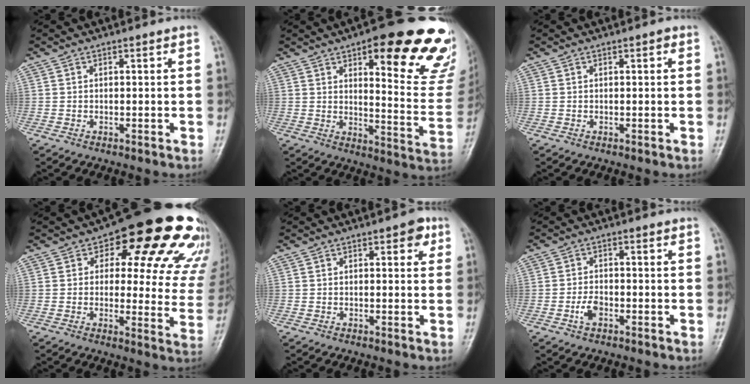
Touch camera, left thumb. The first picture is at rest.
{"total": 23.9, "force": [14.2, 7.0, 17.9], "torque": [-0.176, -0.073, 0.178]}
{"total": 0.7, "force": [0.3, 0.4, 0.6], "torque": [-0.005, 0.002, 0.000]}
{"total": 21.2, "force": [11.4, 10.4, 14.5], "torque": [-0.125, -0.035, 0.122]}
{"total": 3.2, "force": [1.4, 1.6, 2.3], "torque": [-0.011, 0.000, 0.010]}
{"total": 3.2, "force": [-1.4, 1.9, 2.1], "torque": [-0.038, 0.009, -0.029]}